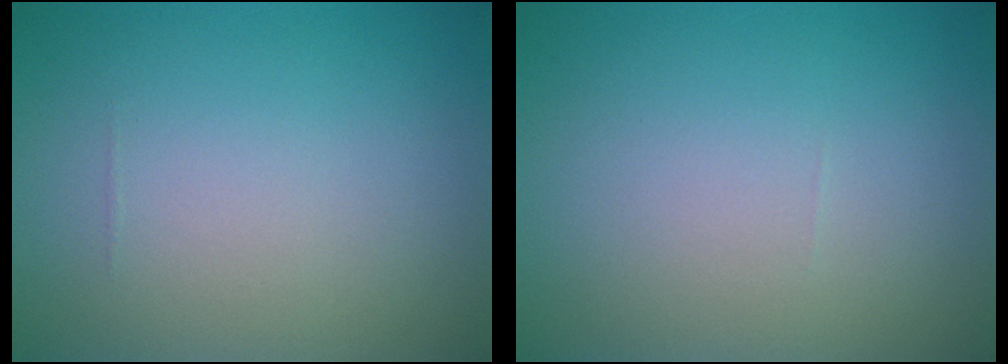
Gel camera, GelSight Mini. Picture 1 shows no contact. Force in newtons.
{"total": 0.0}